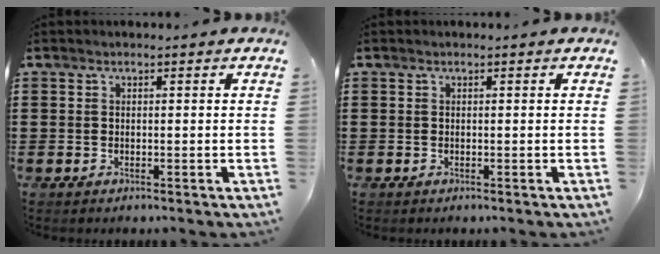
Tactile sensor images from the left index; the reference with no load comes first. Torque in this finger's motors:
{"motor_torque": [0.00, 0.00, 0.00, -0.01]}